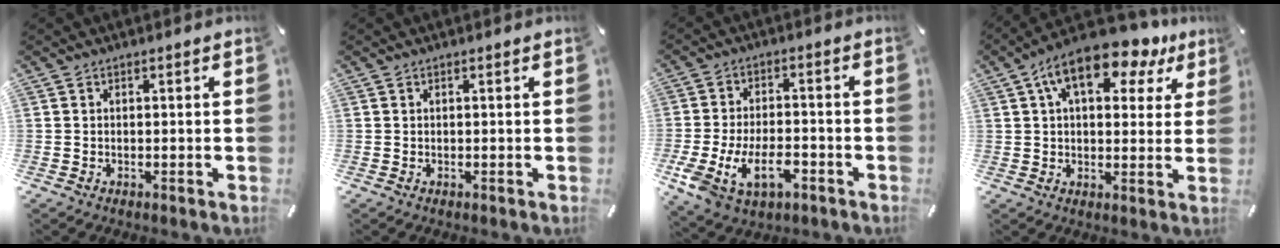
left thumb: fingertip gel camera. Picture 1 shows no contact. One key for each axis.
{"total": 0.0}
{"total": 13.0, "fx": -4.8, "fy": 7.9, "fz": 9.1, "tx": -0.185, "ty": 0.007, "tz": -0.083}
{"total": 13.3, "fx": 6.8, "fy": 6.7, "fz": 9.3, "tx": -0.151, "ty": -0.019, "tz": 0.116}